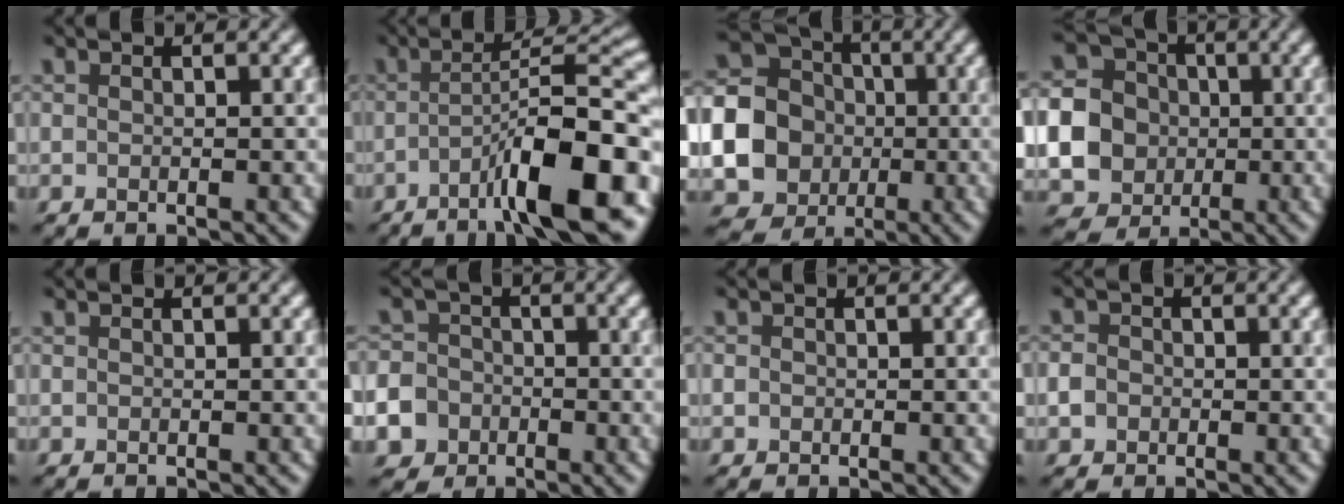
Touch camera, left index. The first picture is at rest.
{"total": 10.9, "force": [-4.7, 2.4, 9.6], "torque": [-0.132, 0.016, -0.078]}
{"total": 21.3, "force": [-2.3, 20.2, 6.2], "torque": [-0.199, -0.012, -0.091]}
{"total": 13.4, "force": [-1.8, 12.6, 4.2], "torque": [-0.145, -0.018, -0.052]}
{"total": 0.0}
{"total": 11.3, "force": [-5.4, 9.6, 2.6], "torque": [-0.072, -0.033, -0.126]}
{"total": 0.8, "force": [-0.1, 0.8, 0.2], "torque": [0.001, -0.005, -0.004]}
{"total": 2.3, "force": [-0.4, 2.1, 0.9], "torque": [-0.006, 0.004, -0.014]}